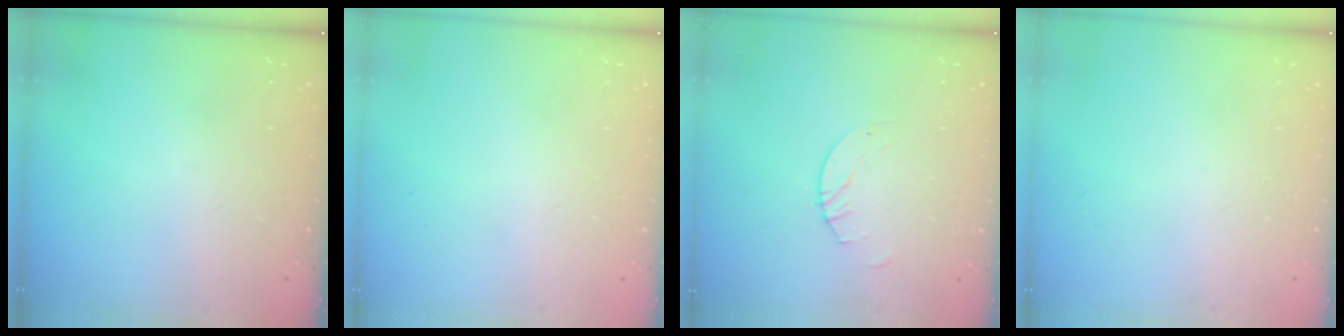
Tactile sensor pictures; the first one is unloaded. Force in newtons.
{"total": 0.0}
{"total": 2.5, "press": 2.5, "slide": 0.1}
{"total": 0.0}